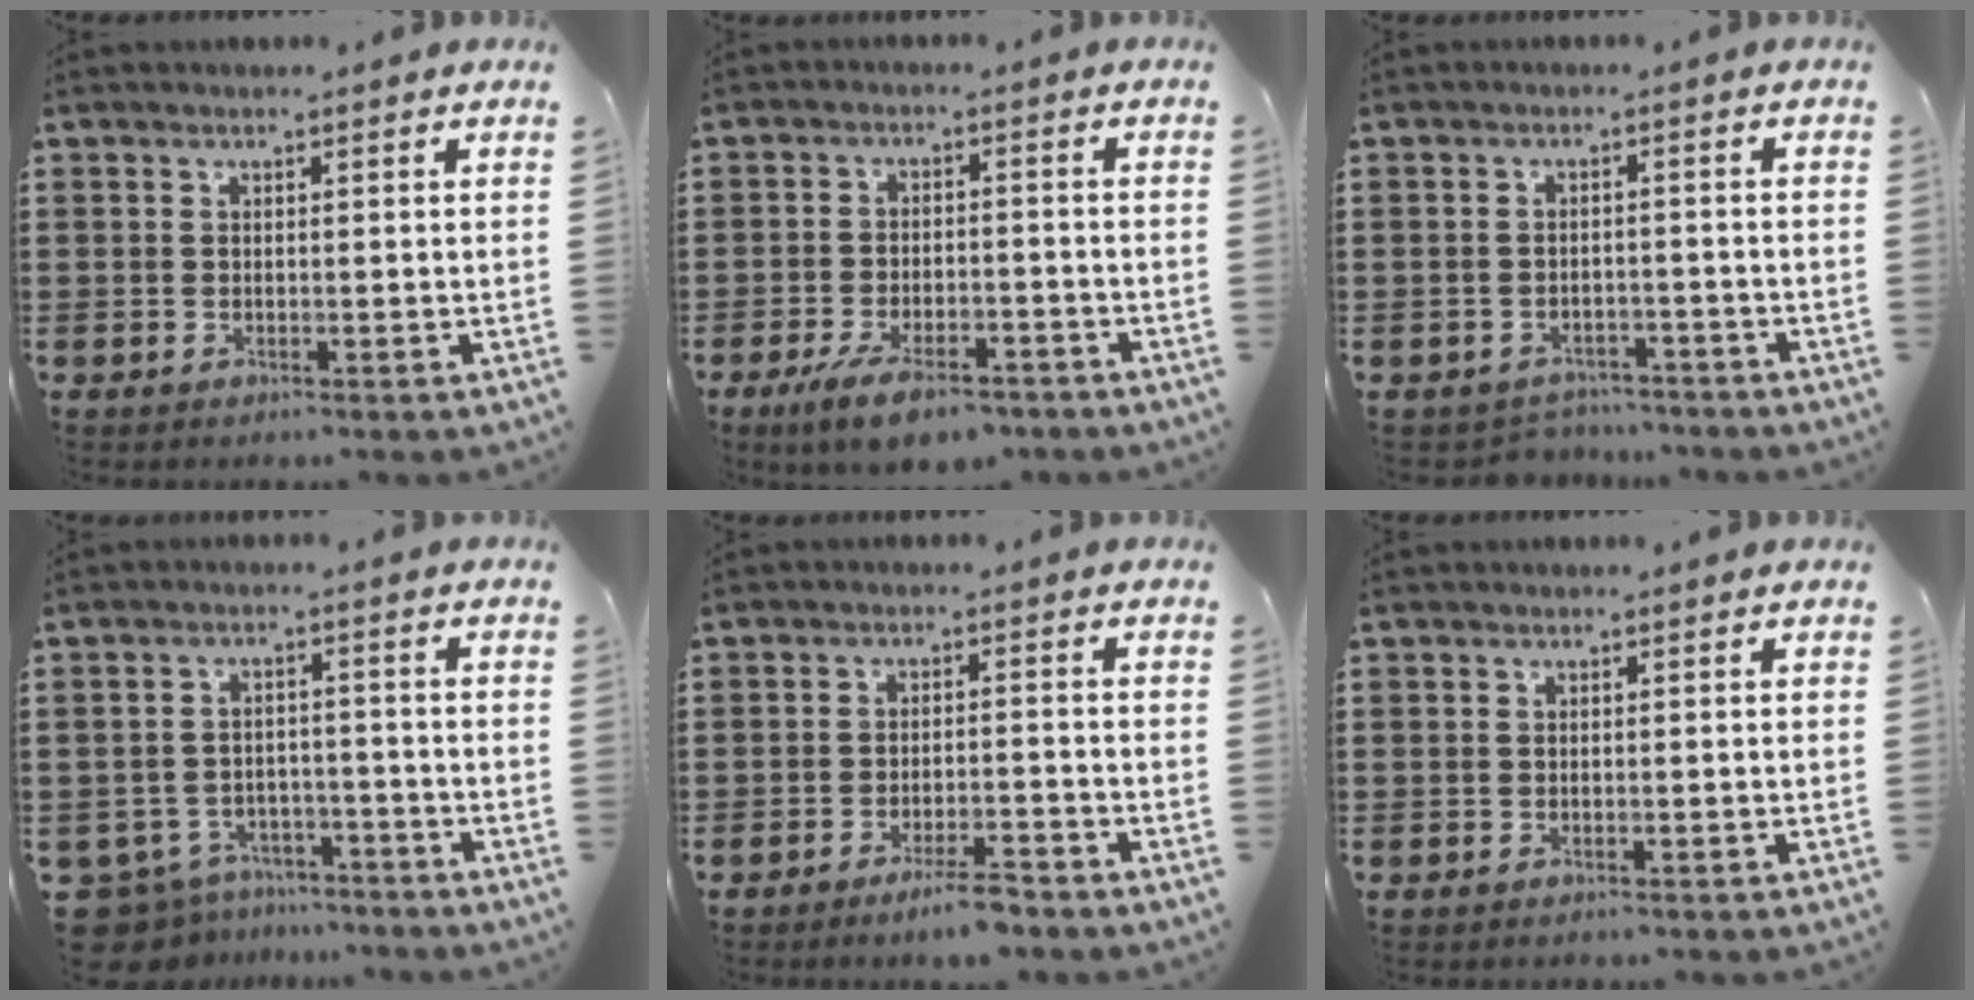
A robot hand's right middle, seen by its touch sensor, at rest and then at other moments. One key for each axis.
{"total": 6.5, "fx": -5.0, "fy": 1.7, "fz": 3.8, "tx": -0.078, "ty": -0.005, "tz": -0.091}
{"total": 2.5, "fx": -2.4, "fy": 0.5, "fz": -0.2, "tx": -0.007, "ty": -0.001, "tz": -0.054}
{"total": 5.9, "fx": -5.6, "fy": 1.7, "fz": 0.7, "tx": -0.041, "ty": 0.007, "tz": -0.121}
{"total": 4.0, "fx": -3.3, "fy": 0.4, "fz": 2.2, "tx": -0.033, "ty": 0.005, "tz": -0.060}
{"total": 0.5, "fx": -0.4, "fy": 0.2, "fz": -0.1, "tx": 0.001, "ty": 0.002, "tz": -0.010}